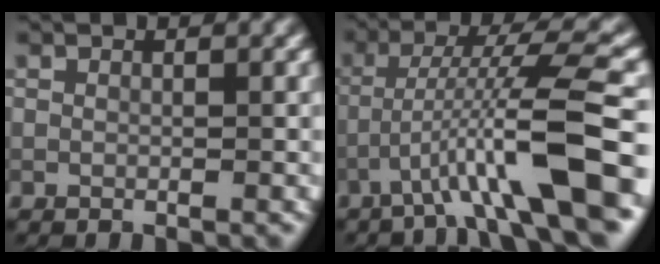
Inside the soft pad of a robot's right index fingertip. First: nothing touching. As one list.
[{"total": 9.0, "force": [-3.6, 0.8, 8.2], "torque": [-0.138, 0.022, -0.059]}]